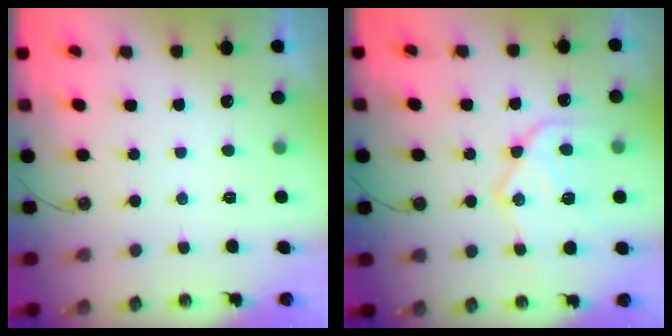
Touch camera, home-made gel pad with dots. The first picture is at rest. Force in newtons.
{"total": 17.2, "press": 17.2, "slide": 1.4}